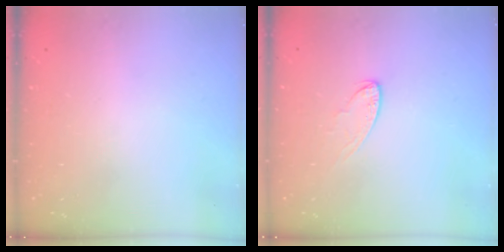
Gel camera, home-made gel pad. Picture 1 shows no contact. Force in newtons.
{"total": 5.6, "press": 5.5, "slide": 0.5}